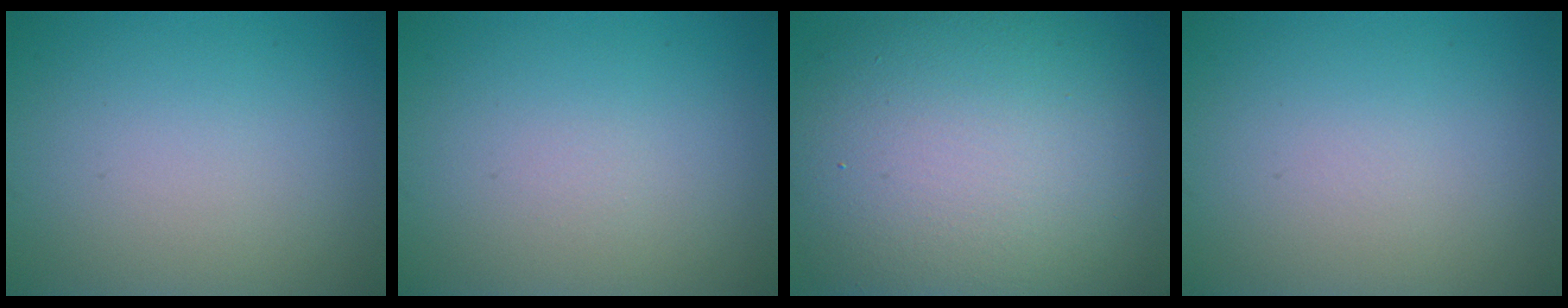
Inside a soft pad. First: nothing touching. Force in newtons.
{"total": 0.0}
{"total": 14.2, "press": 14.2, "slide": 0.7}
{"total": 0.0}